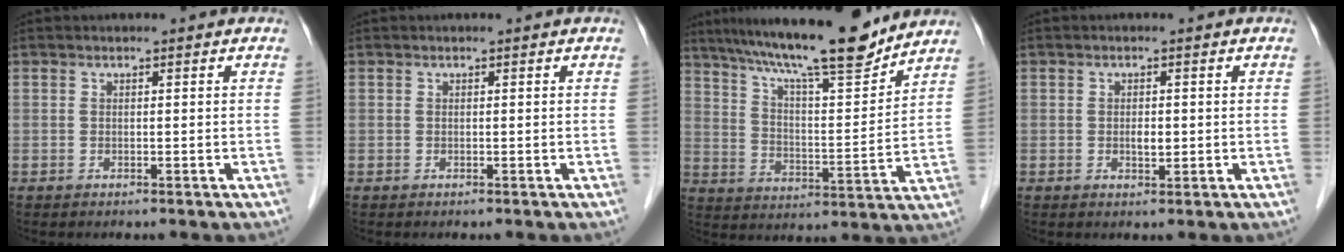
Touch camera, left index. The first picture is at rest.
{"total": 0.0}
{"total": 16.6, "force": [14.1, 1.3, 8.8], "torque": [-0.143, 0.003, 0.225]}
{"total": 1.6, "force": [-0.3, 0.7, 1.4], "torque": [-0.025, -0.004, -0.003]}